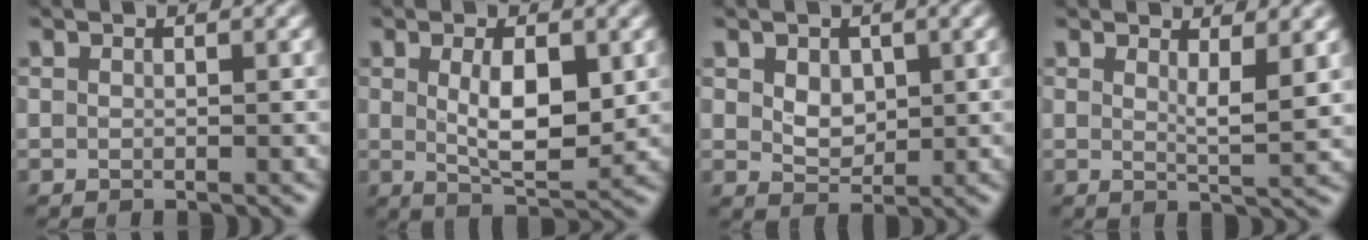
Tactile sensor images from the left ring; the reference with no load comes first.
{"total": 5.3, "force": [0.6, 2.2, 4.8], "torque": [-0.085, -0.006, 0.018]}
{"total": 2.4, "force": [0.7, 1.8, 1.4], "torque": [-0.030, -0.004, 0.015]}
{"total": 2.6, "force": [1.2, 0.5, 2.2], "torque": [-0.032, -0.009, 0.021]}